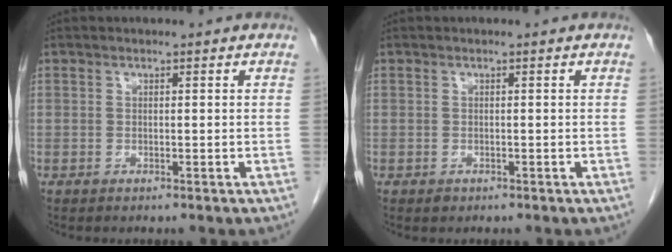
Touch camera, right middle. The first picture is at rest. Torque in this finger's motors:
{"motor_torque": [0.25, -0.01, 0.00, 0.00]}